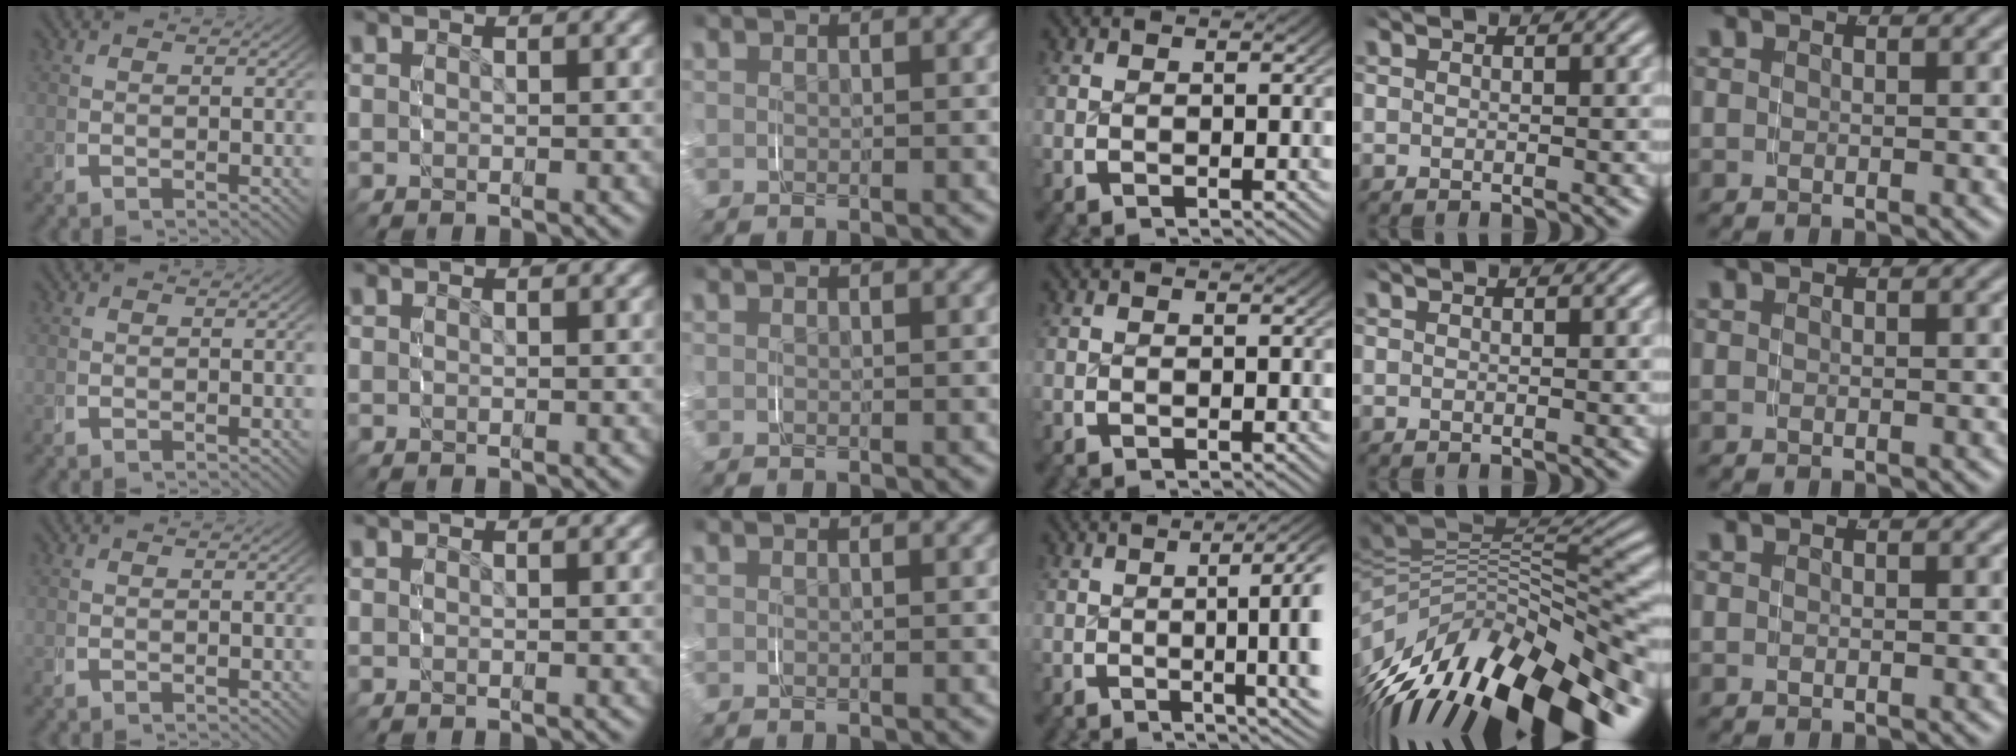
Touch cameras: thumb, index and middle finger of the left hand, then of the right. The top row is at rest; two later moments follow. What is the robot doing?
{"motion": "grasp_and_lifting", "object": "keyboard"}